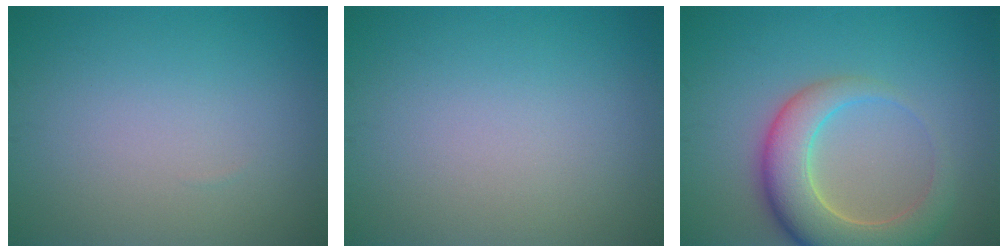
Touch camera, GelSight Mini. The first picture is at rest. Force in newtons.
{"total": 0.0}
{"total": 7.0, "press": 7.0, "slide": 0.7}